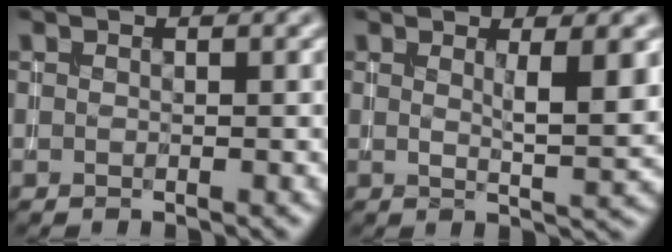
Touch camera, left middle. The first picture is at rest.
{"total": 3.8, "force": [1.1, 0.8, 3.5], "torque": [-0.045, -0.007, 0.017]}